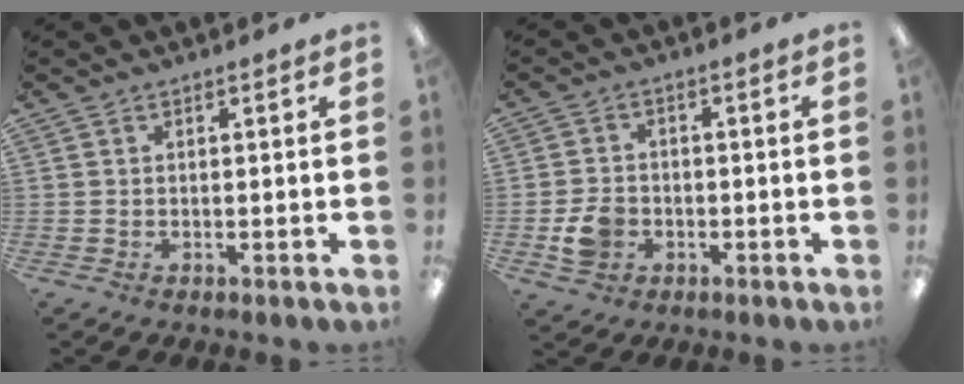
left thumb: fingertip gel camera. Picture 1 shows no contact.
{"total": 5.7, "force": [-1.8, 4.6, 2.8], "torque": [-0.042, 0.001, -0.033]}